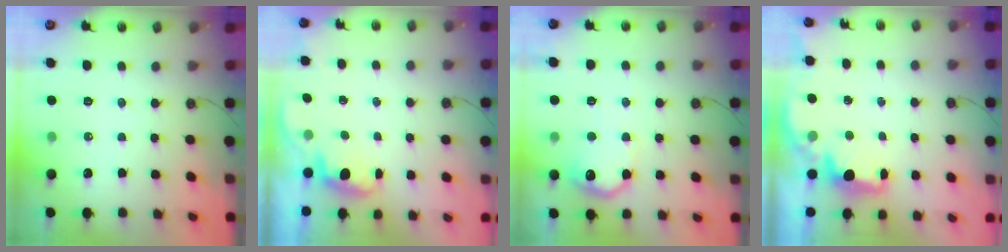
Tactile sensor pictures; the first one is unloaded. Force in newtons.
{"total": 1.0, "press": 0.7, "slide": 0.7}
{"total": 11.7, "press": 11.7, "slide": 0.6}
{"total": 2.4, "press": 2.2, "slide": 0.8}